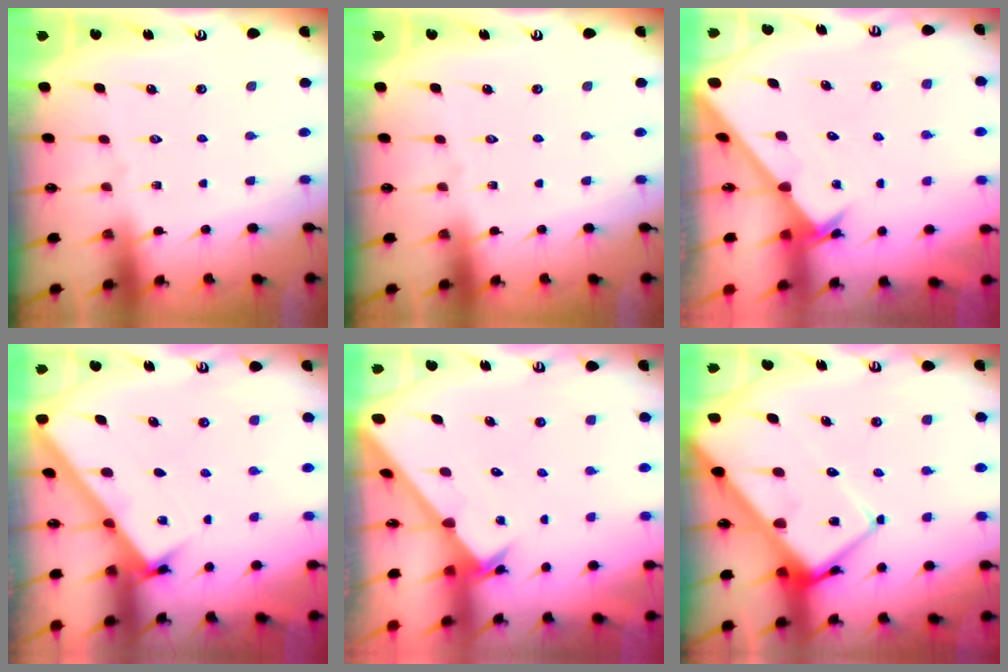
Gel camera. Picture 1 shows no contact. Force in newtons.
{"total": 0.0}
{"total": 2.6, "press": 2.6, "slide": 0.2}
{"total": 3.0, "press": 3.0, "slide": 0.2}
{"total": 2.6, "press": 2.6, "slide": 0.2}
{"total": 12.7, "press": 12.6, "slide": 1.3}